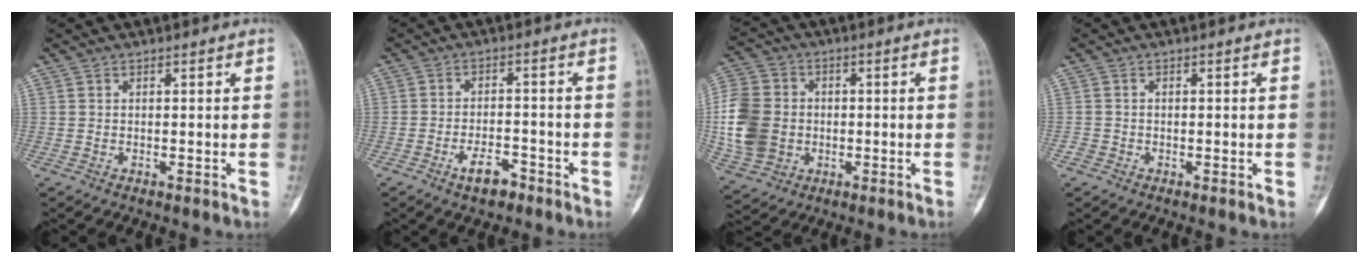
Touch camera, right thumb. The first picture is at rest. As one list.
[{"total": 5.3, "force": [-3.3, 2.5, 3.2], "torque": [-0.052, 0.026, -0.051]}, {"total": 13.9, "force": [-1.4, 11.4, 7.8], "torque": [-0.160, 0.011, -0.028]}, {"total": 1.2, "force": [-0.6, 1.0, 0.0], "torque": [0.002, 0.005, -0.015]}]